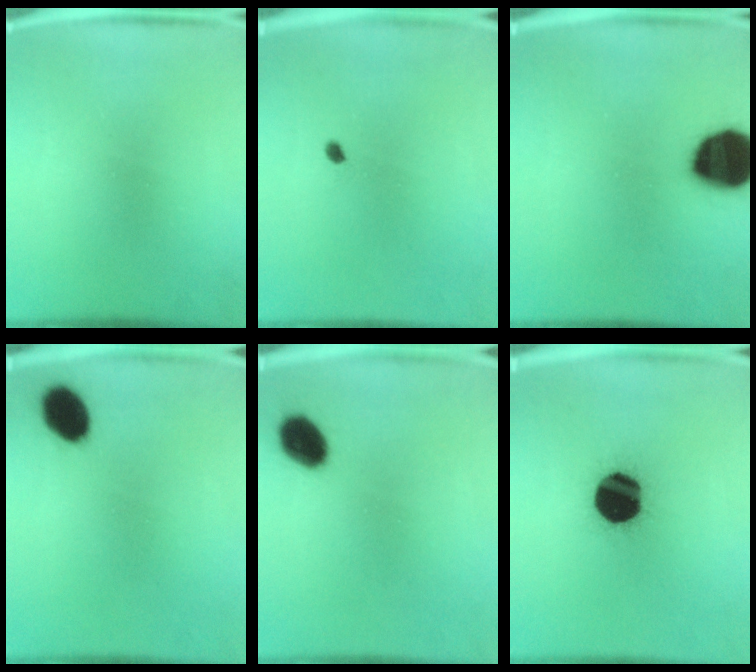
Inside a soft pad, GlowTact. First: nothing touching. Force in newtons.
{"total": 0.8}
{"total": 17.6}
{"total": 7.2}
{"total": 7.4}
{"total": 19.9}